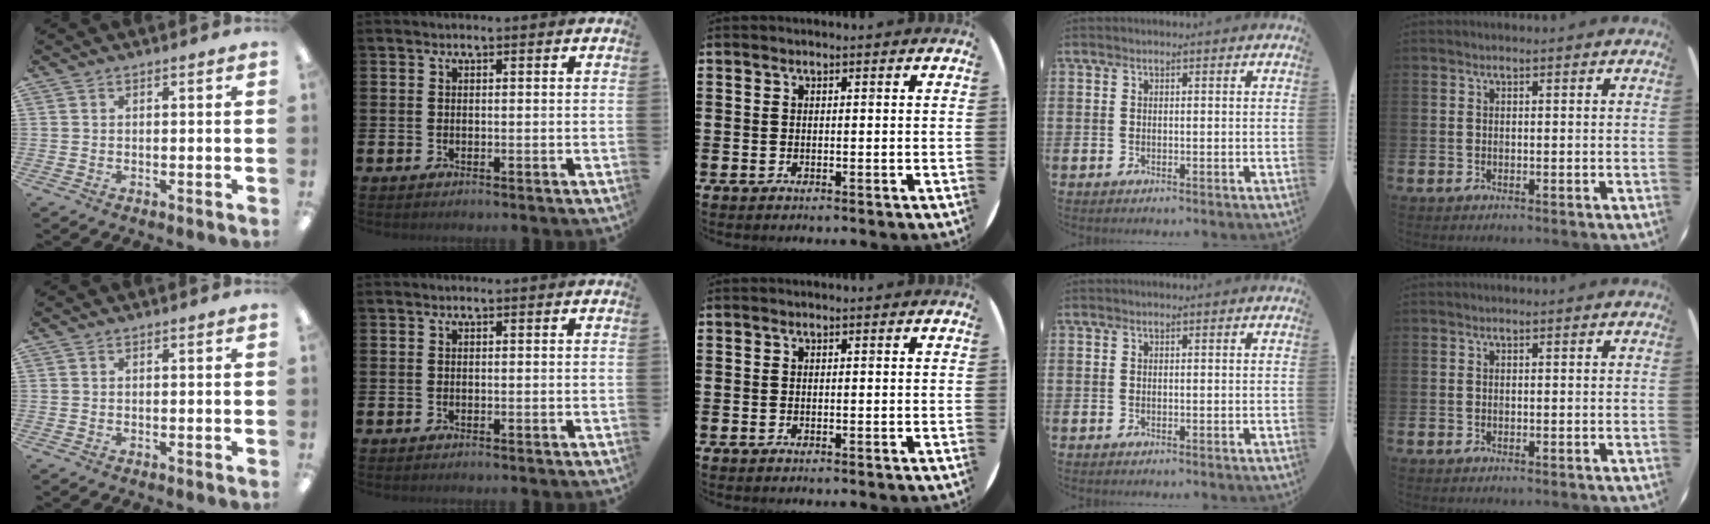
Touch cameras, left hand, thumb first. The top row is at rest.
{}